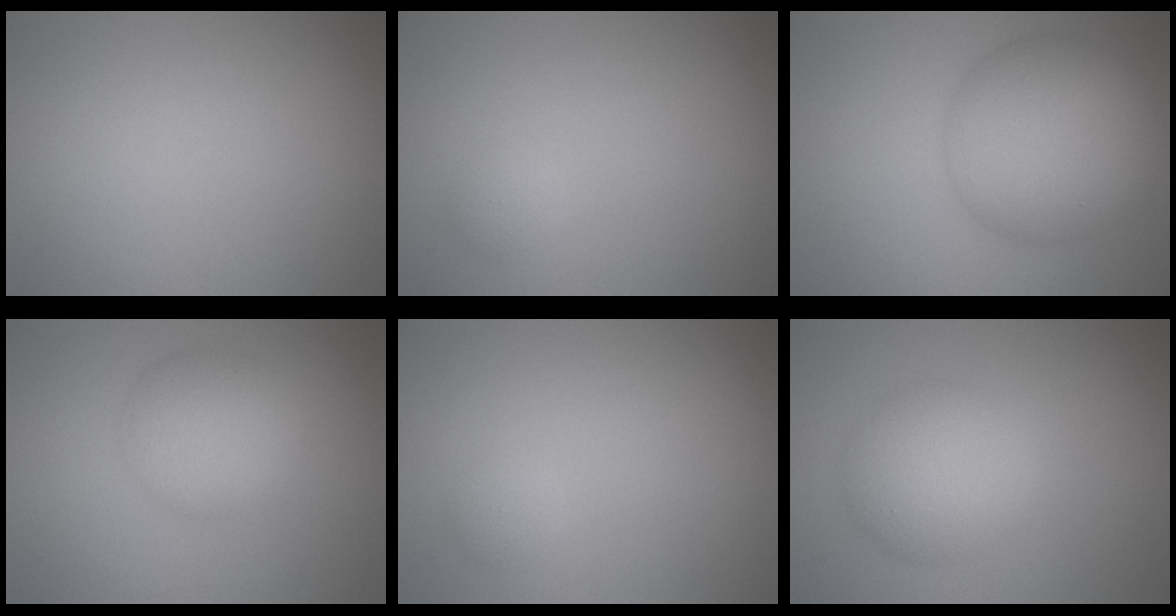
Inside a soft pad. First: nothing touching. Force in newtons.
{"total": 0.9, "press": 0.9, "slide": 0.0}
{"total": 9.5, "press": 9.5, "slide": 0.3}
{"total": 4.4, "press": 4.4, "slide": 0.1}
{"total": 0.9, "press": 0.9, "slide": 0.0}
{"total": 5.3, "press": 5.3, "slide": 0.2}